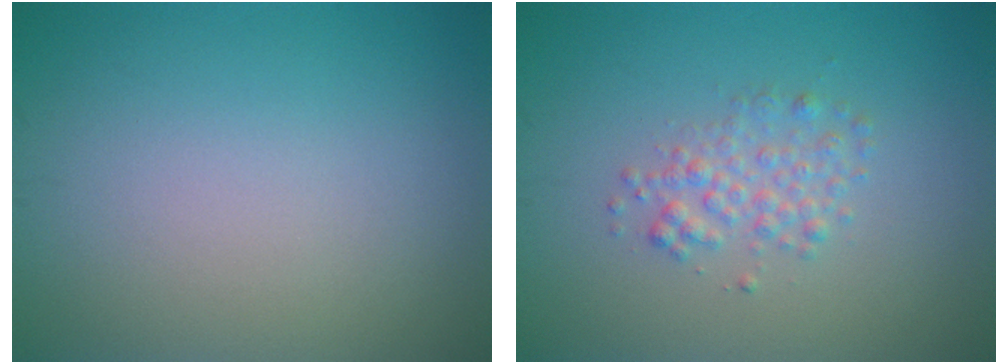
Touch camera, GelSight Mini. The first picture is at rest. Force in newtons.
{"total": 2.1, "press": 2.1, "slide": 0.1}